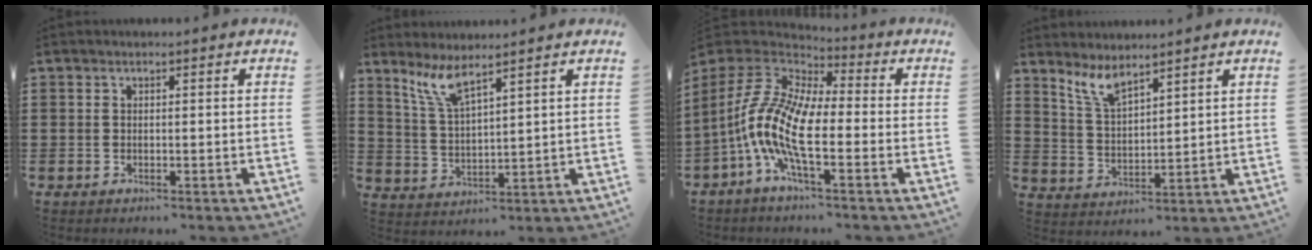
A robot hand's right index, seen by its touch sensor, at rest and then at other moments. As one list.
[{"total": 5.3, "force": [4.1, 0.5, 3.3], "torque": [-0.077, -0.009, 0.074]}, {"total": 12.8, "force": [-3.3, 4.5, 11.5], "torque": [-0.279, -0.016, -0.075]}, {"total": 5.2, "force": [4.3, 1.2, 2.5], "torque": [-0.062, -0.013, 0.080]}]